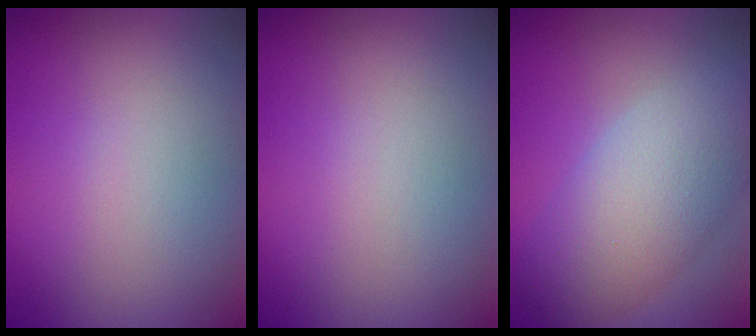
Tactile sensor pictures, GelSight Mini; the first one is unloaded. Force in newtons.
{"total": 0.0}
{"total": 6.9, "press": 6.9, "slide": 0.6}